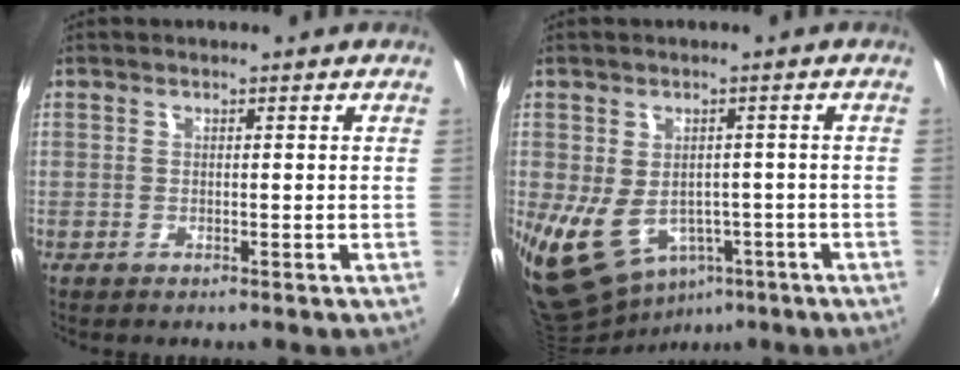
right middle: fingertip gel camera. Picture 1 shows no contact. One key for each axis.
{"total": 11.6, "fx": -3.8, "fy": 8.6, "fz": 6.7, "tx": -0.149, "ty": -0.023, "tz": -0.040}